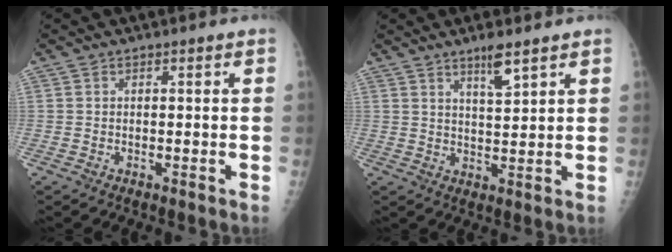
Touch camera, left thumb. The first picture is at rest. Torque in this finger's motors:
{"motor_torque": [-0.08, 0.27, -0.15, 0.14, 0.09]}